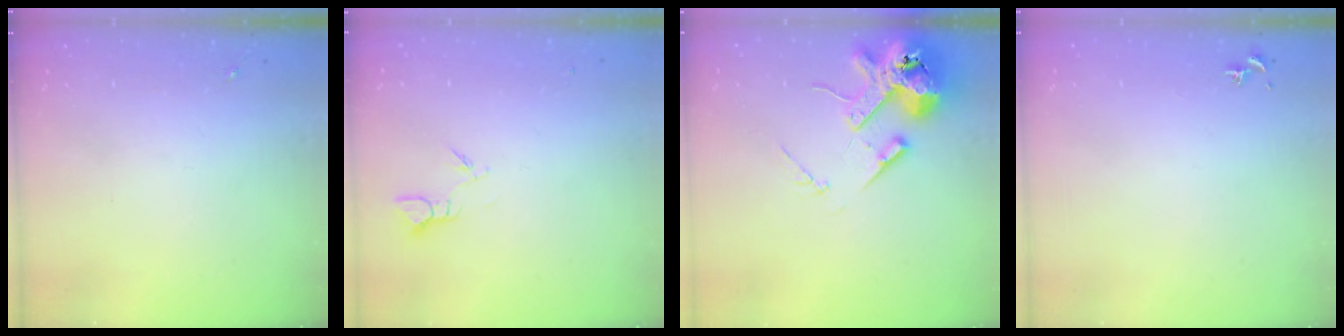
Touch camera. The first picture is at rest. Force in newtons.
{"total": 2.7, "press": 2.7, "slide": 0.3}
{"total": 14.6, "press": 14.4, "slide": 2.5}
{"total": 0.7, "press": 0.5, "slide": 0.4}